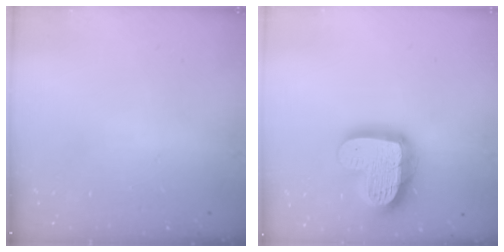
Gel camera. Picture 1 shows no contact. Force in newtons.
{"total": 19.1, "press": 19.0, "slide": 2.0}